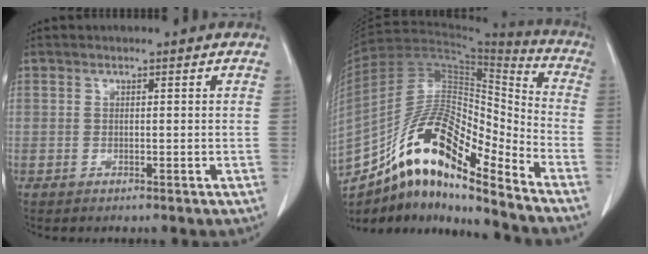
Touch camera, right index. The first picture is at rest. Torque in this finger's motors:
{"motor_torque": [1.15, -0.99, 0.54, 0.21]}